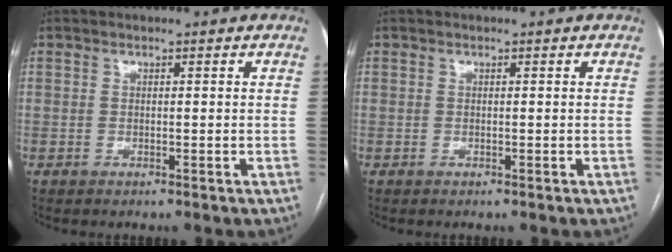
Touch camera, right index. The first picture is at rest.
{"total": 0.0}